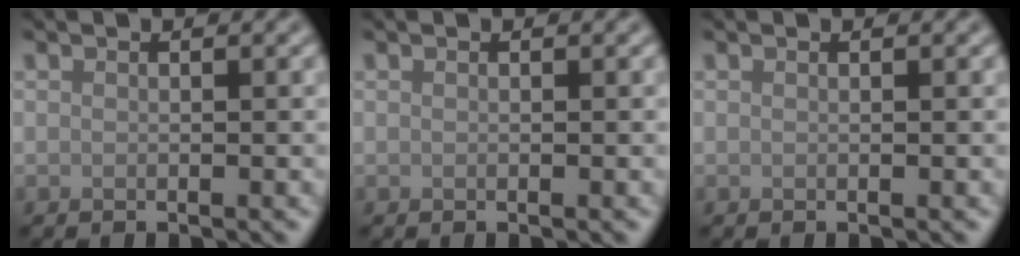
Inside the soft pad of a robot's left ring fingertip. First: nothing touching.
{"total": 0.0}
{"total": 0.0}